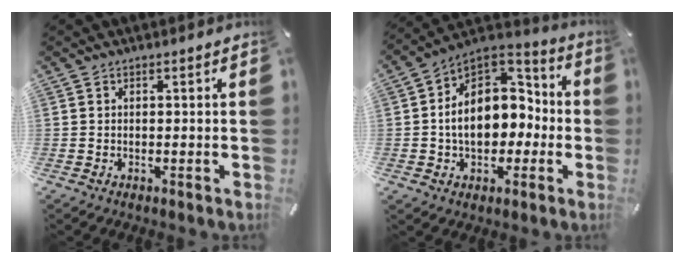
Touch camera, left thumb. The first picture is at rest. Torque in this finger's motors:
{"motor_torque": [0.39, 1.33, 2.09, -0.49, 0.52]}